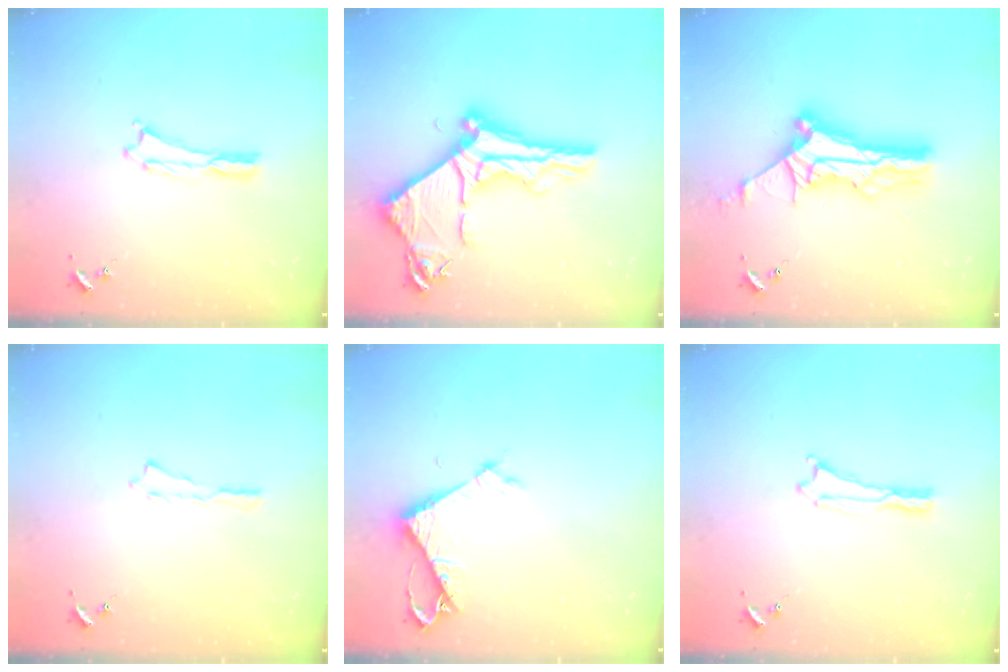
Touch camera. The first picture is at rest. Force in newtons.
{"total": 10.5, "press": 10.4, "slide": 1.1}
{"total": 11.3, "press": 11.2, "slide": 1.1}
{"total": 0.0}
{"total": 5.1, "press": 5.1, "slide": 0.4}
{"total": 0.0}